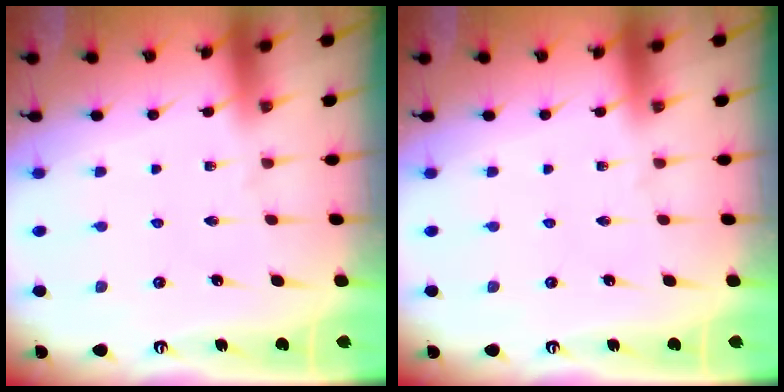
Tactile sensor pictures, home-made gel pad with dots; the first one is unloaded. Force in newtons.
{"total": 0.0}